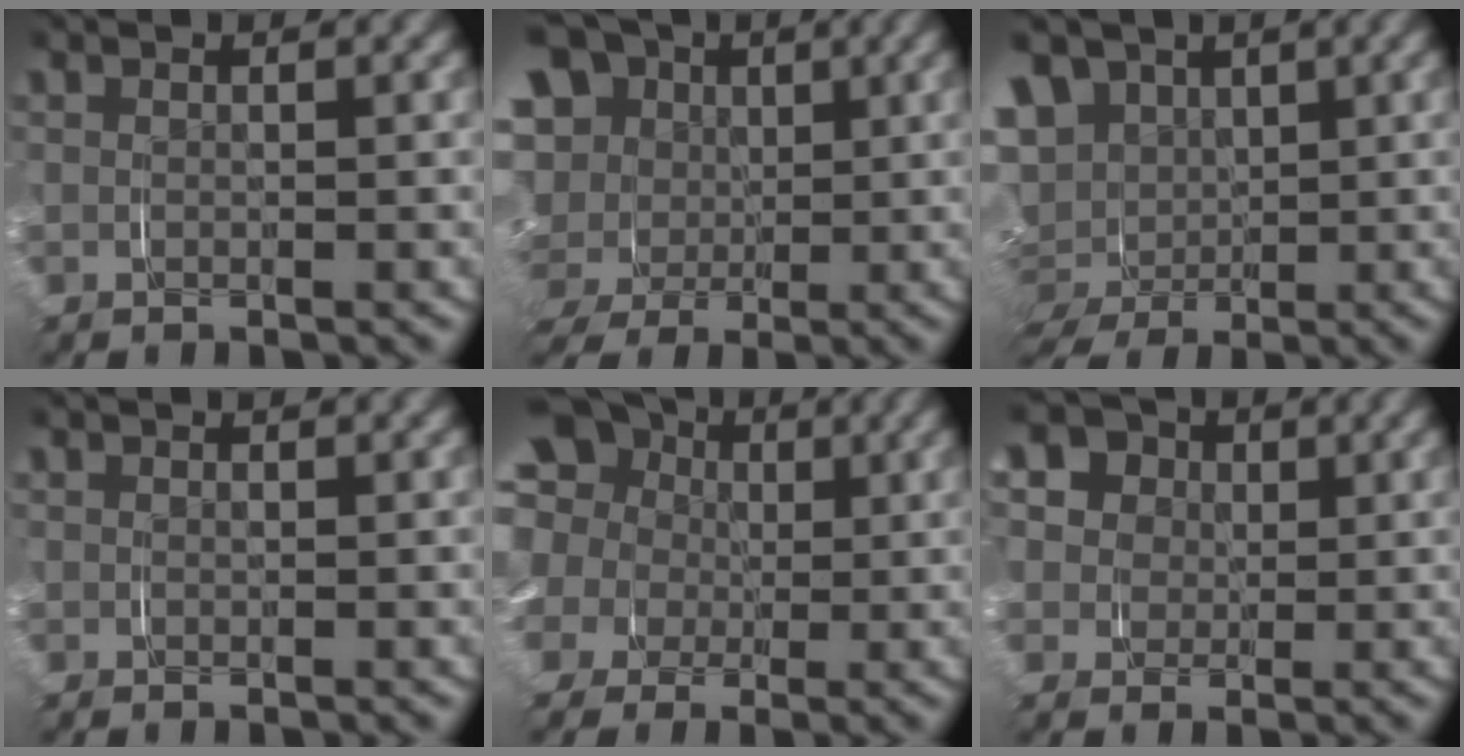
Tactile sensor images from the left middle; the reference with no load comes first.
{"total": 13.4, "force": [1.0, 11.6, 6.7], "torque": [-0.150, -0.026, 0.009]}
{"total": 14.2, "force": [0.6, 13.1, 5.5], "torque": [-0.168, -0.039, 0.013]}
{"total": 0.0}
{"total": 13.7, "force": [2.3, 12.2, 5.6], "torque": [-0.146, -0.017, 0.022]}
{"total": 12.0, "force": [3.9, 10.2, 4.8], "torque": [-0.117, 0.007, 0.050]}